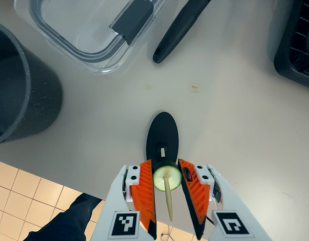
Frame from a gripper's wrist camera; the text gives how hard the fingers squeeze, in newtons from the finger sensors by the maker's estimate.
{"total": 8.9, "left": 8.9, "right": 8.8}